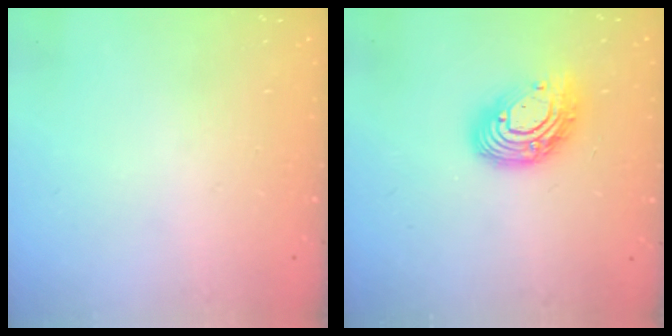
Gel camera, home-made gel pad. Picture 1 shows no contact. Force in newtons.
{"total": 12.4, "press": 12.4, "slide": 1.1}